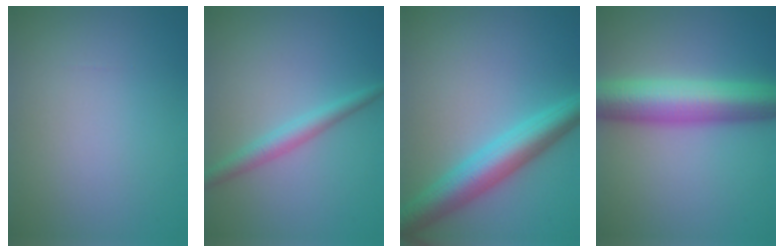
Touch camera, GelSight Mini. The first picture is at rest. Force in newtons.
{"total": 2.3, "press": 2.3, "slide": 0.0}
{"total": 5.9, "press": 5.9, "slide": 0.2}
{"total": 8.2, "press": 8.2, "slide": 0.2}